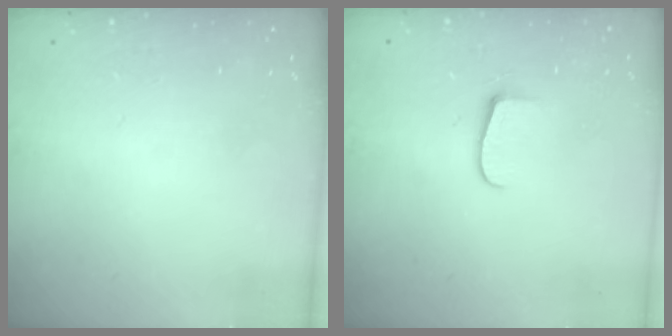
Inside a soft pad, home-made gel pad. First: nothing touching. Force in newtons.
{"total": 6.2, "press": 6.1, "slide": 0.7}